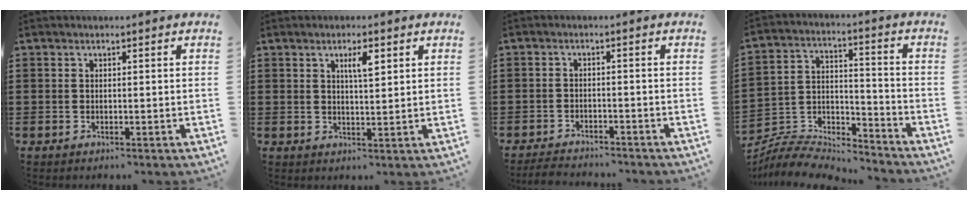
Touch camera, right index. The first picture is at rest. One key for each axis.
{"total": 3.1, "fx": 1.5, "fy": 0.7, "fz": 2.6, "tx": -0.047, "ty": 0.002, "tz": 0.022}
{"total": 2.6, "fx": -2.6, "fy": 0.2, "fz": 0.0, "tx": -0.012, "ty": -0.003, "tz": -0.058}
{"total": 7.3, "fx": -7.0, "fy": 1.6, "fz": 1.3, "tx": -0.039, "ty": 0.004, "tz": -0.141}